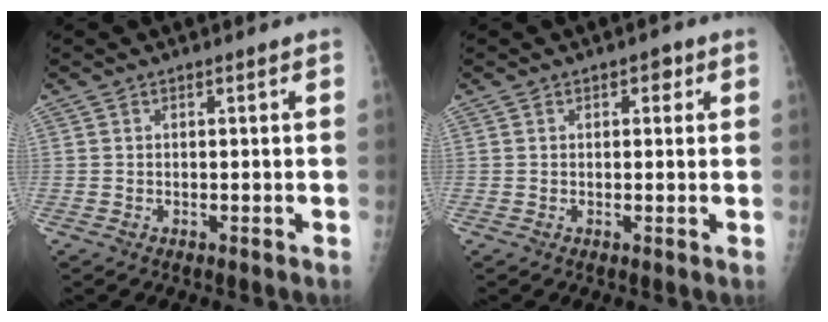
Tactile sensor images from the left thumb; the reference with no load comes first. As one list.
[{"total": 1.9, "force": [0.8, 1.2, 1.2], "torque": [-0.001, 0.001, 0.007]}]